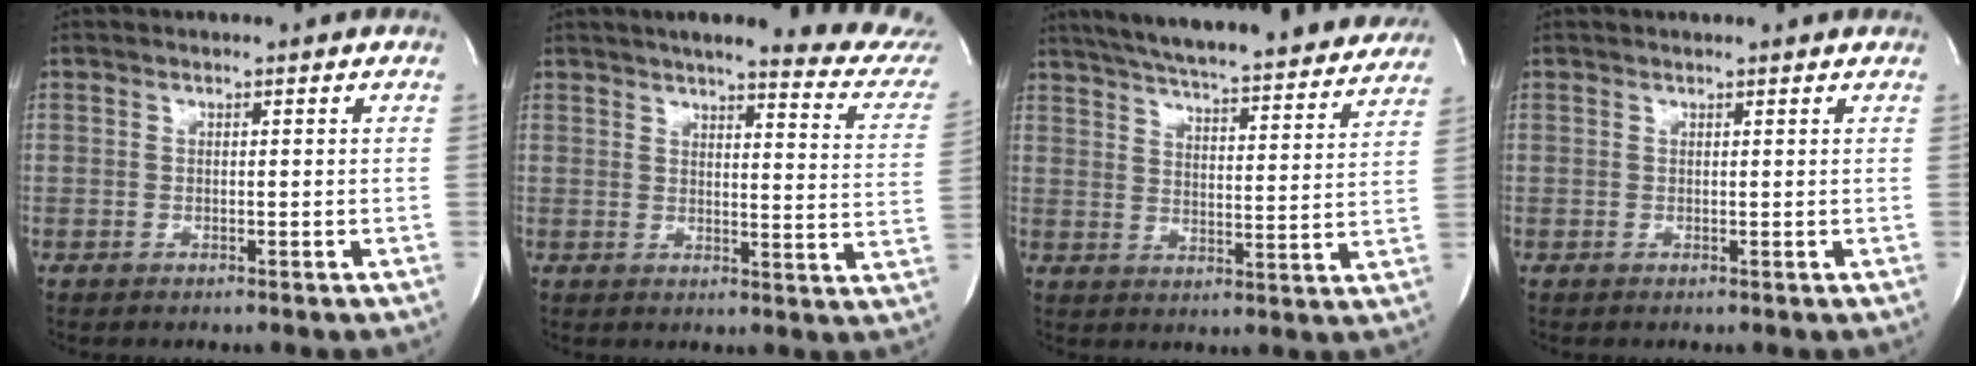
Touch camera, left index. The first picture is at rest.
{"total": 17.1, "force": [15.7, 1.2, 6.8], "torque": [-0.076, -0.067, 0.166]}
{"total": 28.5, "force": [25.5, 4.2, 12.0], "torque": [-0.198, -0.035, 0.321]}
{"total": 2.1, "force": [2.0, 0.3, 0.4], "torque": [-0.011, 0.011, 0.014]}